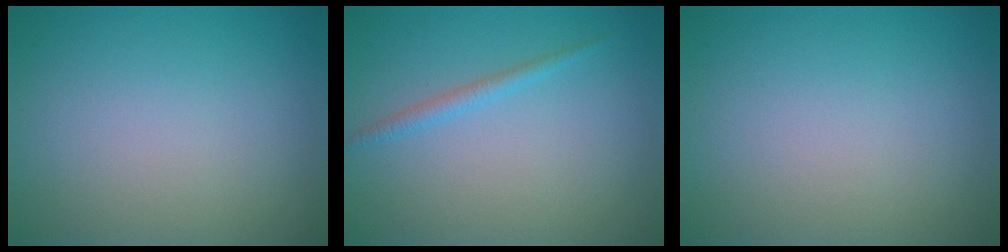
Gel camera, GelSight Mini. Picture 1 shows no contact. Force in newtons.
{"total": 1.2, "press": 1.2, "slide": 0.1}
{"total": 0.0}